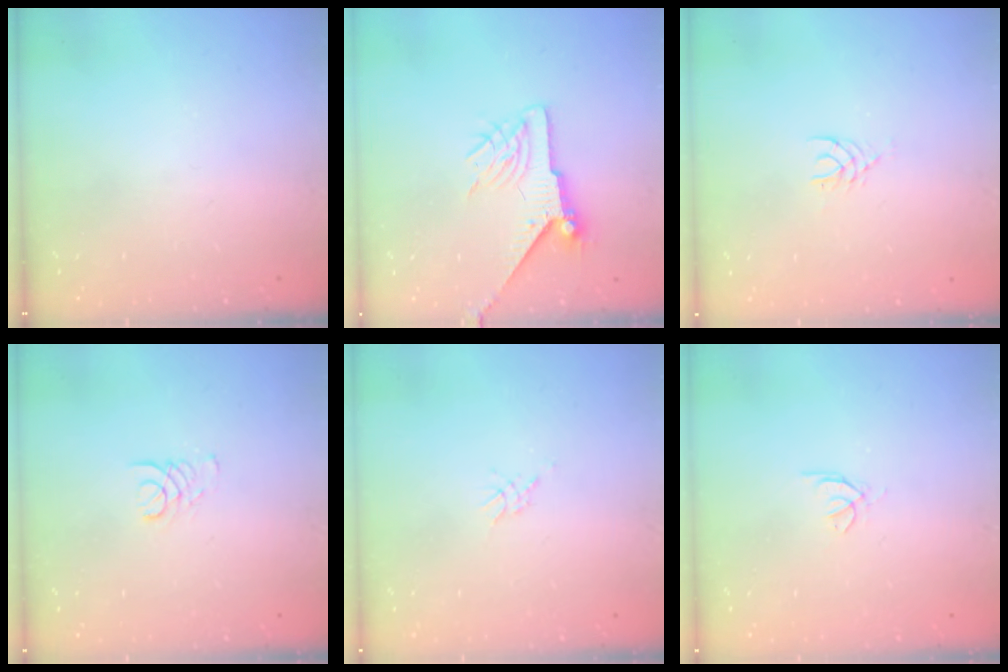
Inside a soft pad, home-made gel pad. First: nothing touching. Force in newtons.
{"total": 8.0, "press": 8.0, "slide": 0.1}
{"total": 3.1, "press": 3.0, "slide": 0.4}
{"total": 1.6, "press": 1.6, "slide": 0.1}
{"total": 2.1, "press": 2.1, "slide": 0.5}
{"total": 0.5, "press": 0.4, "slide": 0.3}